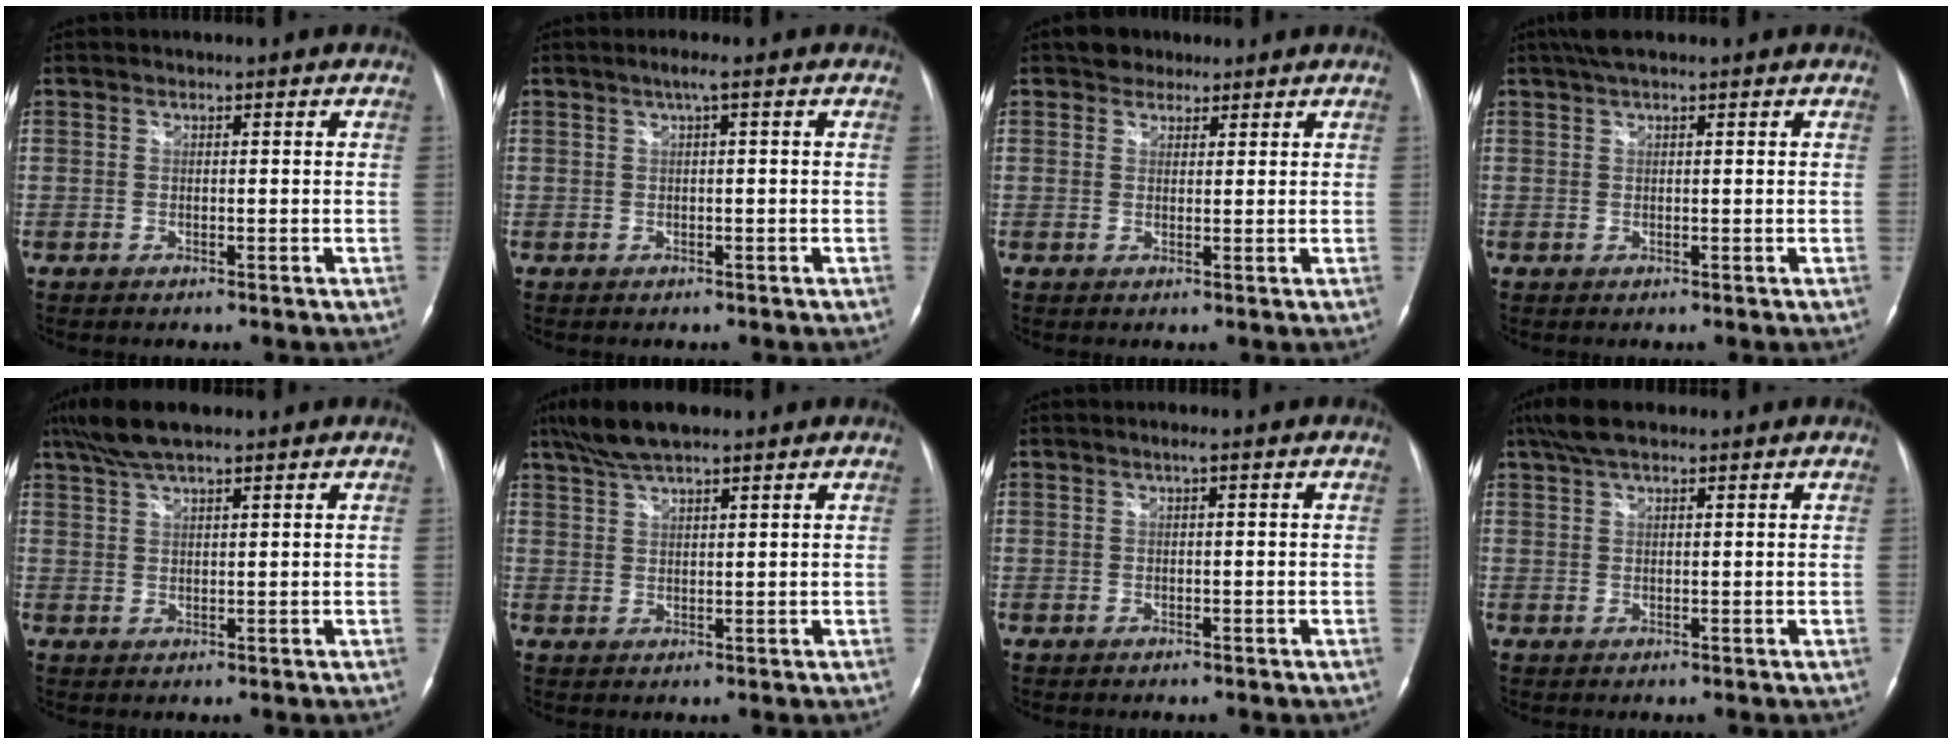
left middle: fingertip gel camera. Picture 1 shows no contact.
{"total": 1.6, "force": [0.6, -0.2, 1.5], "torque": [-0.029, 0.006, 0.010]}
{"total": 2.8, "force": [2.1, 1.8, 0.4], "torque": [-0.009, 0.011, 0.031]}
{"total": 3.5, "force": [2.5, 0.5, 2.3], "torque": [-0.046, 0.026, 0.046]}
{"total": 7.0, "force": [5.4, 1.3, 4.2], "torque": [-0.086, 0.028, 0.099]}
{"total": 7.5, "force": [5.9, 1.5, 4.4], "torque": [-0.088, 0.025, 0.105]}
{"total": 0.7, "force": [0.3, -0.1, 0.6], "torque": [-0.012, 0.002, 0.003]}
{"total": 5.2, "force": [3.9, 1.5, 3.1], "torque": [-0.069, 0.023, 0.072]}